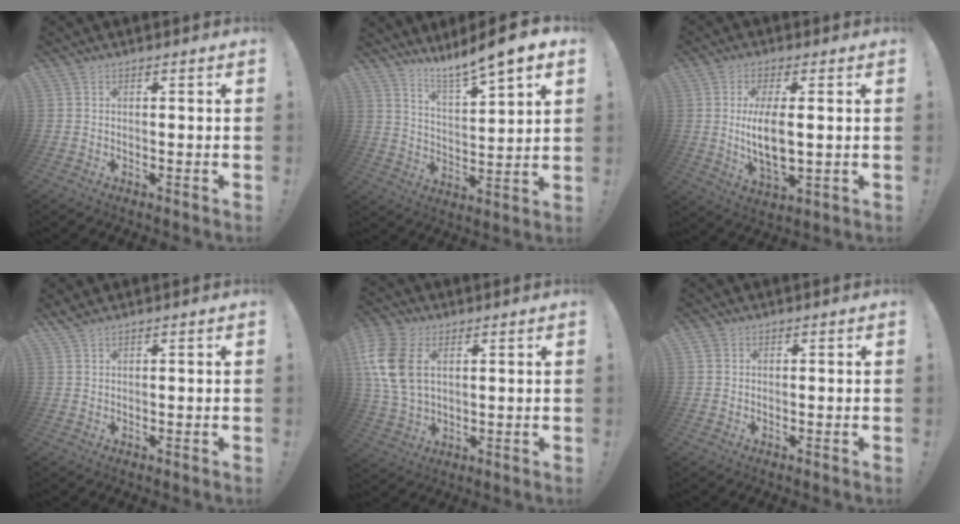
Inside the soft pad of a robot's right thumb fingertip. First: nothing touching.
{"total": 9.2, "force": [8.2, 0.3, 4.1], "torque": [-0.079, -0.068, 0.136]}
{"total": 10.6, "force": [0.6, 4.1, 9.7], "torque": [-0.180, -0.018, 0.006]}
{"total": 1.3, "force": [1.1, 0.1, 0.7], "torque": [-0.020, -0.002, 0.021]}
{"total": 14.9, "force": [4.4, 9.6, 10.5], "torque": [-0.218, -0.012, 0.083]}
{"total": 1.4, "force": [0.7, 1.1, 0.3], "torque": [-0.007, 0.000, 0.014]}